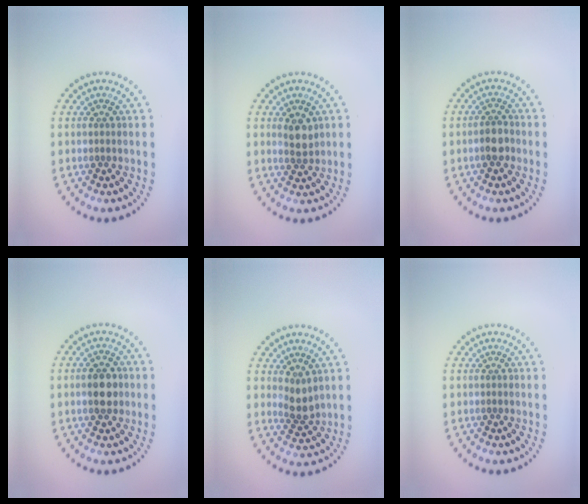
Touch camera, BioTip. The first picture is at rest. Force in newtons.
{"total": 1.9, "press": 1.8, "slide": 0.8}
{"total": 1.9, "press": 1.7, "slide": 0.7}
{"total": 3.3, "press": 3.3, "slide": 0.1}
{"total": 2.0, "press": 1.6, "slide": 1.3}
{"total": 0.0}